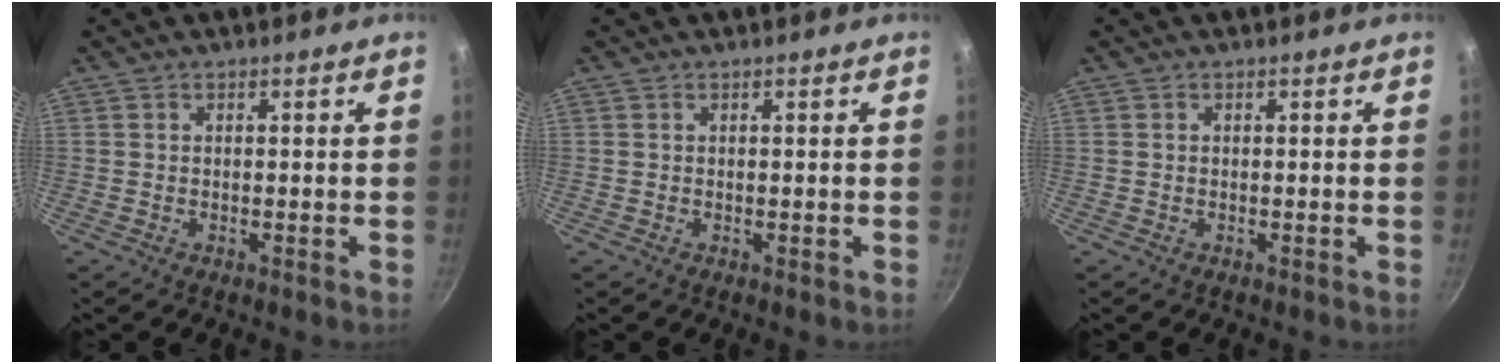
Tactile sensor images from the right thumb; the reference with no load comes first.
{"total": 0.0}
{"total": 0.0}